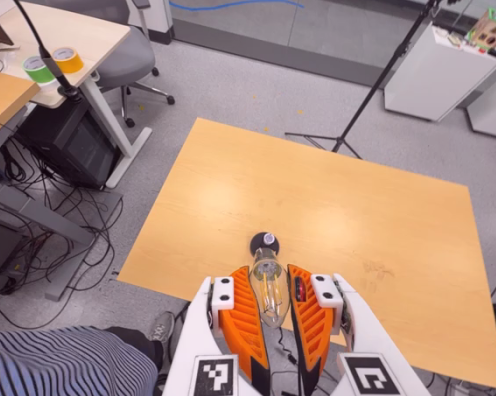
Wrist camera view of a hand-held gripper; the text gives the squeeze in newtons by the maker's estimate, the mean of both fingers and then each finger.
{"total": 19.2, "left": 24.2, "right": 14.3}